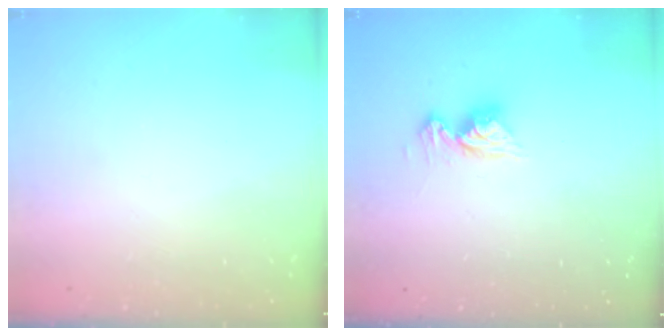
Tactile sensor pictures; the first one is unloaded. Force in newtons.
{"total": 9.6, "press": 9.6, "slide": 1.0}